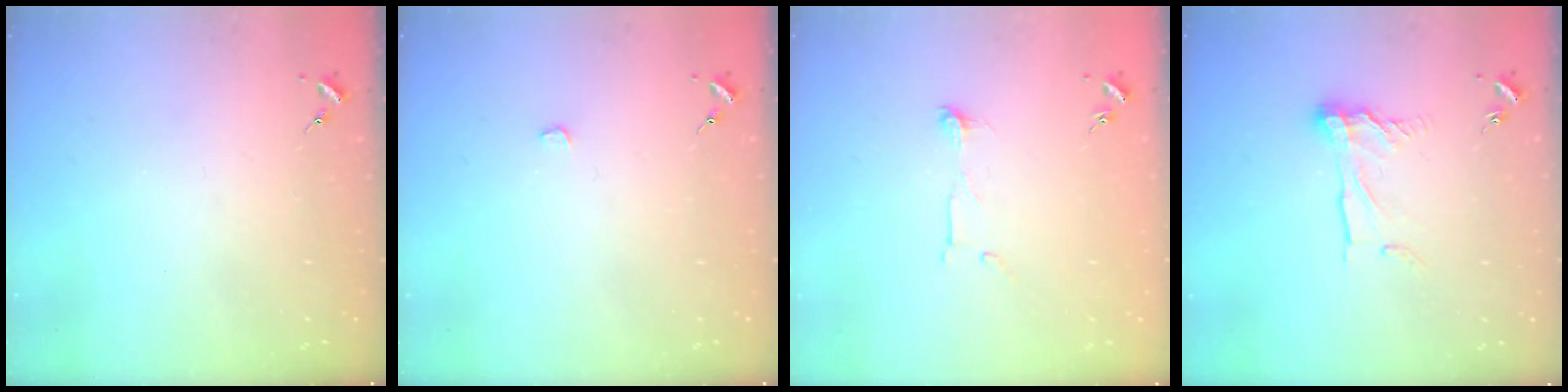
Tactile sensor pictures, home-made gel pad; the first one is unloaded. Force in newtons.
{"total": 0.8, "press": 0.8, "slide": 0.1}
{"total": 5.4, "press": 5.4, "slide": 0.4}
{"total": 10.8, "press": 10.8, "slide": 0.9}